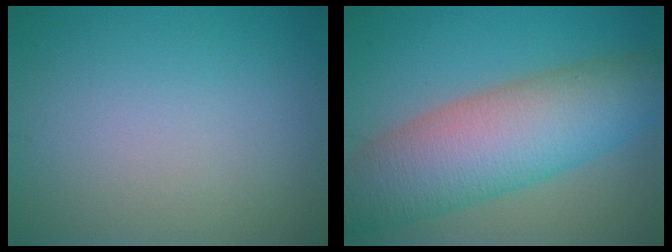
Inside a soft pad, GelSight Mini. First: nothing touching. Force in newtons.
{"total": 10.5, "press": 10.4, "slide": 0.5}